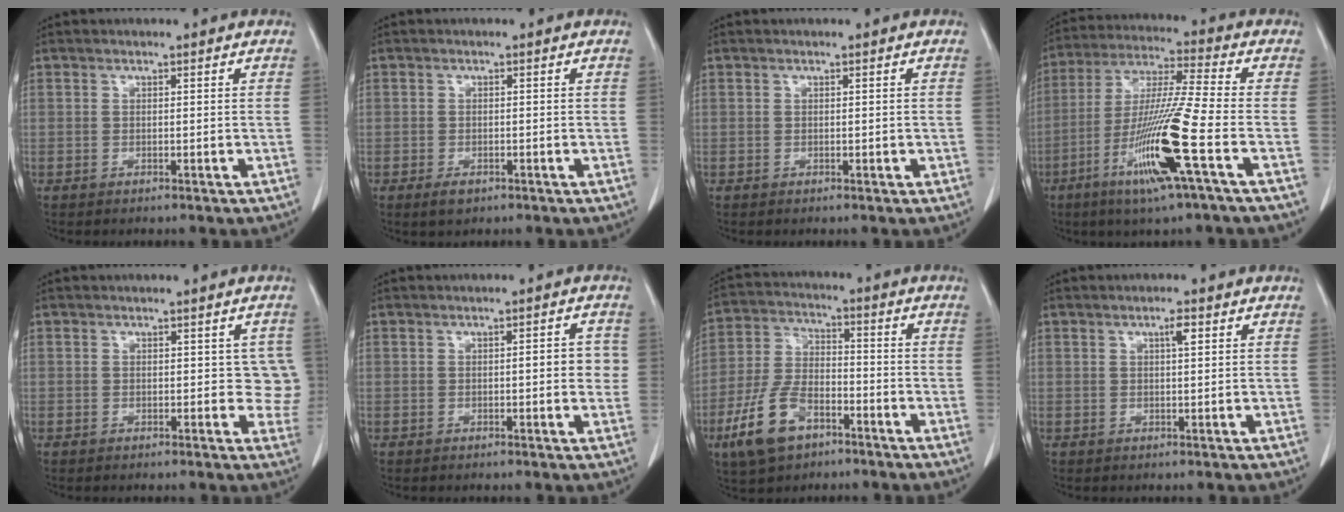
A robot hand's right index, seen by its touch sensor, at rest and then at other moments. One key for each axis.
{"total": 1.9, "fx": -1.1, "fy": 1.1, "fz": 1.1, "tx": -0.019, "ty": 0.000, "tz": -0.012}
{"total": 0.5, "fx": -0.1, "fy": 0.3, "fz": 0.4, "tx": -0.006, "ty": 0.001, "tz": 0.000}
{"total": 15.3, "fx": -5.9, "fy": -1.1, "fz": 14.0, "tx": -0.284, "ty": -0.023, "tz": -0.116}
{"total": 3.5, "fx": 0.4, "fy": 2.4, "fz": 2.5, "tx": -0.002, "ty": 0.007, "tz": 0.001}
{"total": 3.2, "fx": 0.0, "fy": 1.1, "fz": 3.0, "tx": -0.034, "ty": 0.004, "tz": -0.002}
{"total": 11.1, "fx": -6.1, "fy": 5.7, "fz": 7.3, "tx": -0.169, "ty": 0.001, "tz": -0.115}
{"total": 1.8, "fx": 0.8, "fy": 0.2, "fz": 1.6, "tx": -0.029, "ty": 0.001, "tz": 0.012}